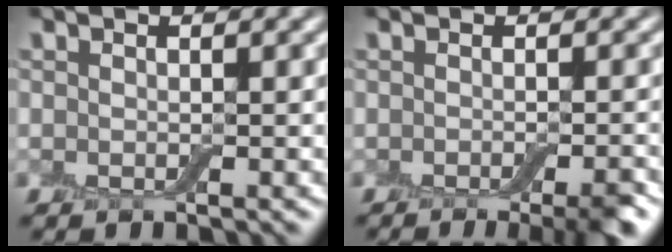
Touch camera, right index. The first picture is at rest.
{"total": 4.4, "force": [-2.6, 1.1, 3.4], "torque": [-0.029, -0.006, -0.032]}